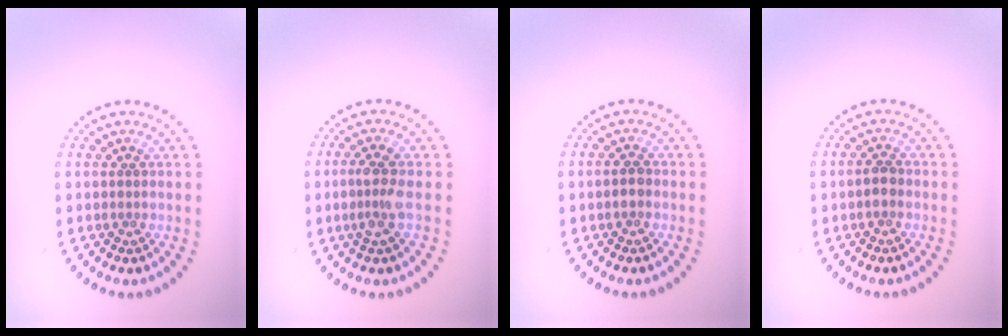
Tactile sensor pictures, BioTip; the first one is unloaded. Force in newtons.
{"total": 2.4, "press": 2.2, "slide": 0.9}
{"total": 1.3, "press": 1.3, "slide": 0.2}
{"total": 1.4, "press": 1.4, "slide": 0.2}